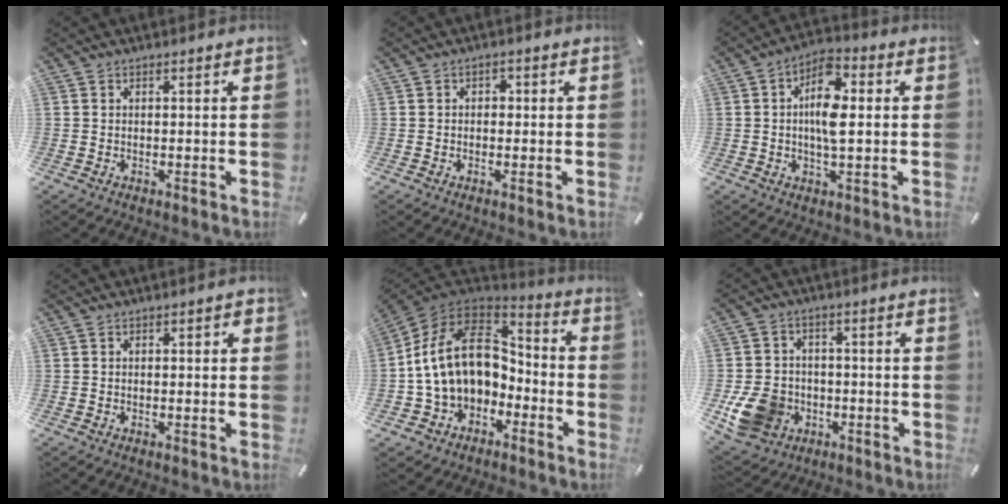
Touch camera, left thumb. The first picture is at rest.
{"total": 1.5, "force": [-0.5, 1.2, 0.7], "torque": [-0.015, 0.009, -0.013]}
{"total": 9.7, "force": [0.9, 4.3, 8.7], "torque": [-0.158, 0.002, 0.011]}
{"total": 0.9, "force": [-0.1, 0.5, 0.8], "torque": [-0.013, 0.002, -0.004]}
{"total": 17.6, "force": [0.4, 13.7, 10.9], "torque": [-0.219, 0.012, 0.011]}
{"total": 11.0, "force": [-3.1, 9.4, 4.8], "torque": [-0.111, 0.020, -0.054]}